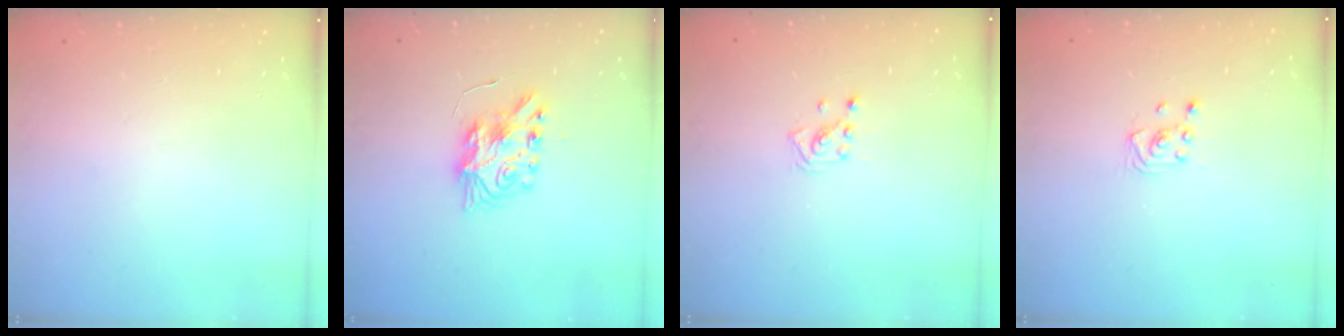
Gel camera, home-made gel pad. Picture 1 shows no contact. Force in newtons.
{"total": 8.4, "press": 8.4, "slide": 0.7}
{"total": 1.4, "press": 1.4, "slide": 0.1}
{"total": 3.1, "press": 2.8, "slide": 1.3}